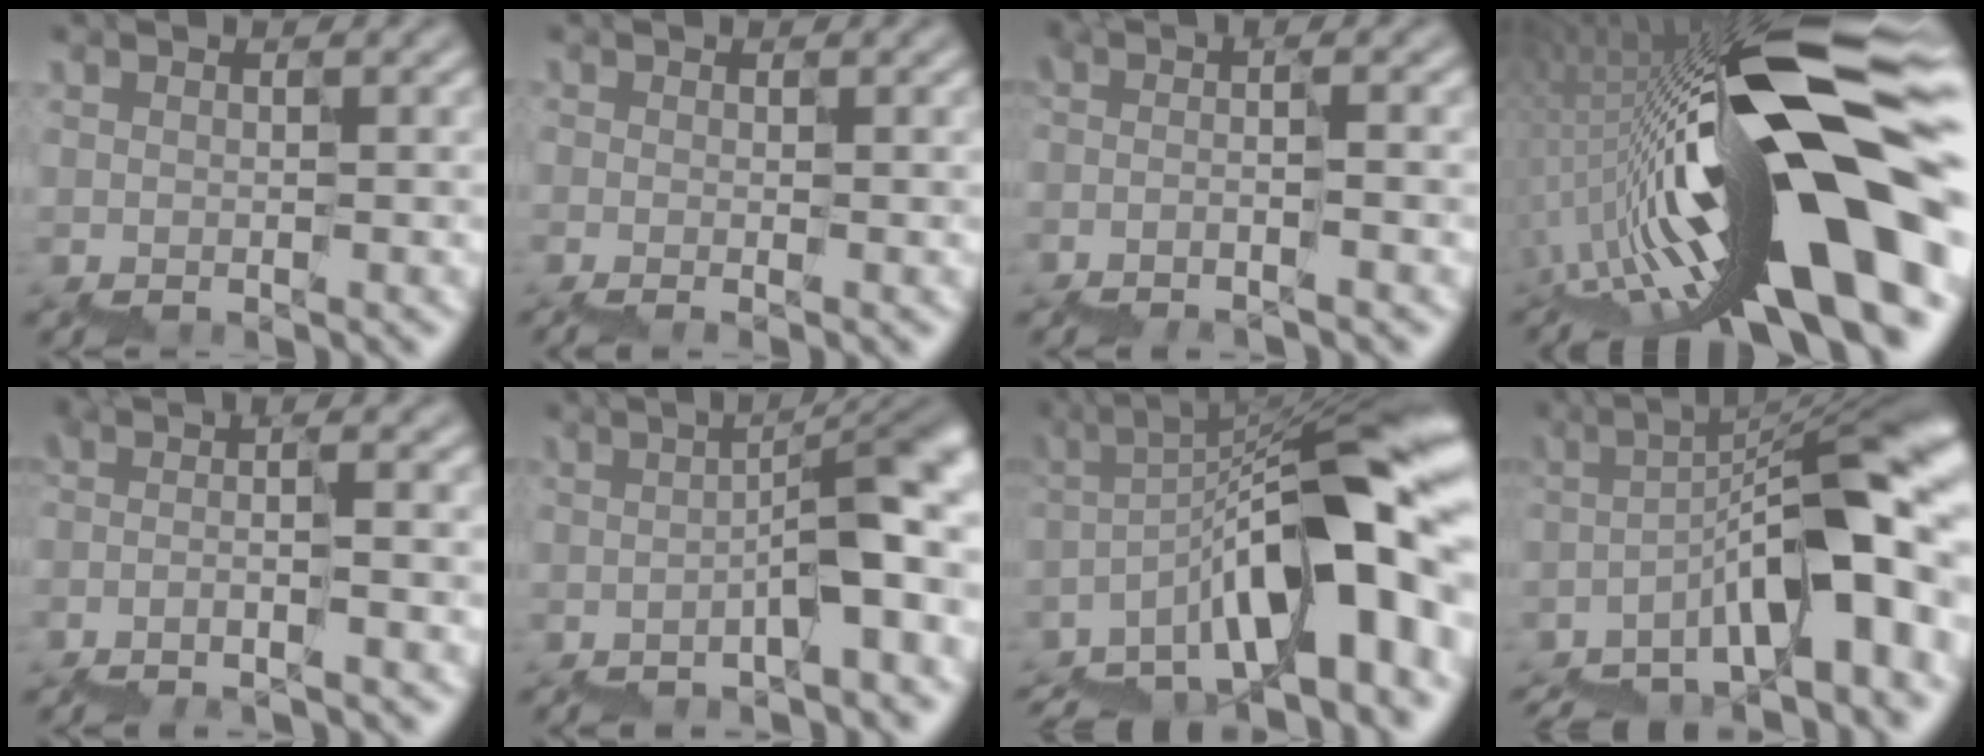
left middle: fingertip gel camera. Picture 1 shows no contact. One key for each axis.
{"total": 1.2, "fx": -0.8, "fy": 0.3, "fz": 0.9, "tx": -0.002, "ty": -0.003, "tz": -0.010}
{"total": 2.4, "fx": -1.0, "fy": 0.3, "fz": 2.1, "tx": -0.027, "ty": 0.006, "tz": -0.027}
{"total": 19.2, "fx": -3.2, "fy": 5.5, "fz": 18.1, "tx": -0.295, "ty": 0.038, "tz": -0.058}
{"total": 3.0, "fx": -1.4, "fy": 0.4, "fz": 2.6, "tx": -0.034, "ty": 0.010, "tz": -0.033}
{"total": 7.8, "fx": -1.3, "fy": 1.9, "fz": 7.4, "tx": -0.082, "ty": 0.022, "tz": -0.021}
{"total": 15.5, "fx": -5.9, "fy": 3.8, "fz": 13.8, "tx": -0.178, "ty": 0.045, "tz": -0.099}
{"total": 13.3, "fx": -4.9, "fy": 3.1, "fz": 11.9, "tx": -0.163, "ty": 0.029, "tz": -0.075}